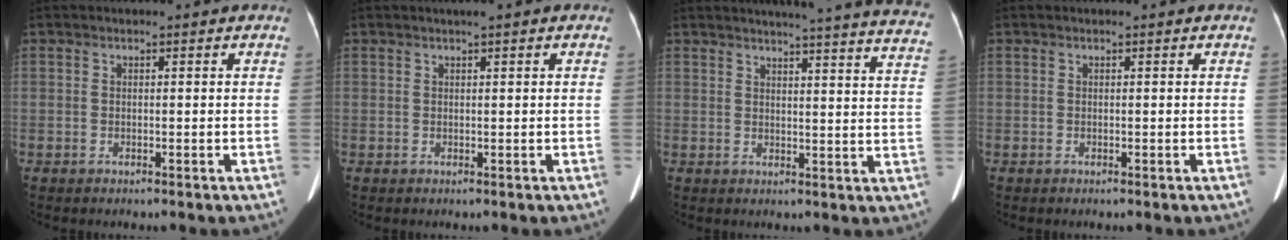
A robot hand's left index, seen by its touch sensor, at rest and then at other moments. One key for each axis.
{"total": 0.9, "fx": 0.5, "fy": 0.0, "fz": 0.7, "tx": -0.013, "ty": 0.005, "tz": 0.007}
{"total": 24.7, "fx": 23.0, "fy": 0.5, "fz": 9.1, "tx": -0.117, "ty": -0.086, "tz": 0.248}
{"total": 0.0}